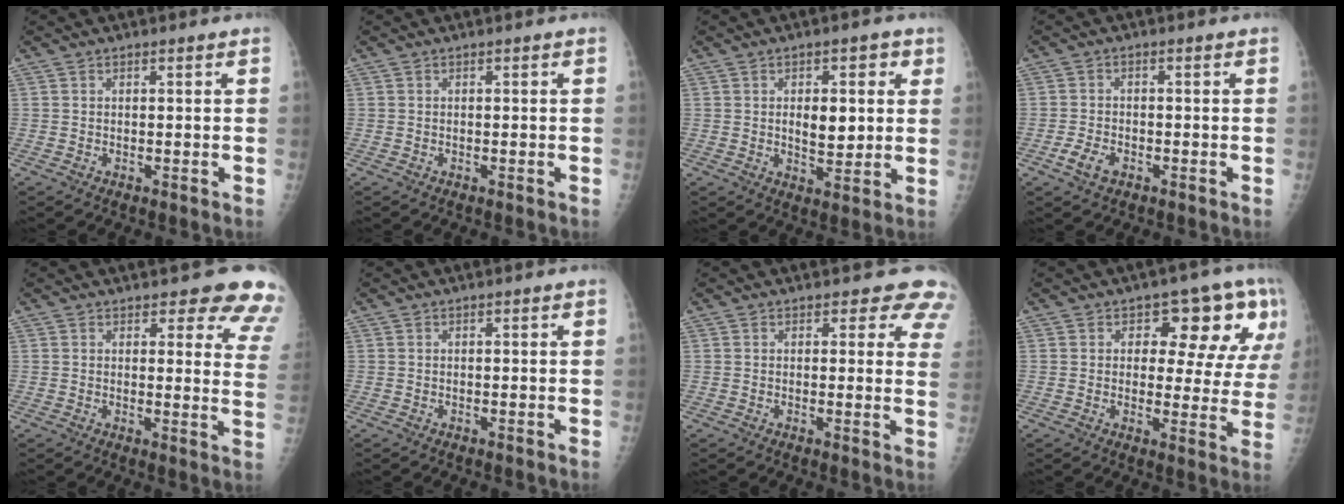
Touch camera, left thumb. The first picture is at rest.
{"total": 0.0}
{"total": 8.4, "force": [1.9, 4.8, 6.7], "torque": [-0.060, -0.011, 0.030]}
{"total": 3.7, "force": [-1.9, 2.3, 2.1], "torque": [-0.033, 0.007, -0.037]}
{"total": 12.3, "force": [10.4, 4.3, 5.1], "torque": [0.001, -0.060, 0.087]}
{"total": 0.0}
{"total": 7.2, "force": [6.1, 3.3, 1.8], "torque": [0.032, -0.025, 0.040]}
{"total": 13.4, "force": [5.4, 6.7, 10.3], "torque": [-0.077, -0.015, 0.064]}